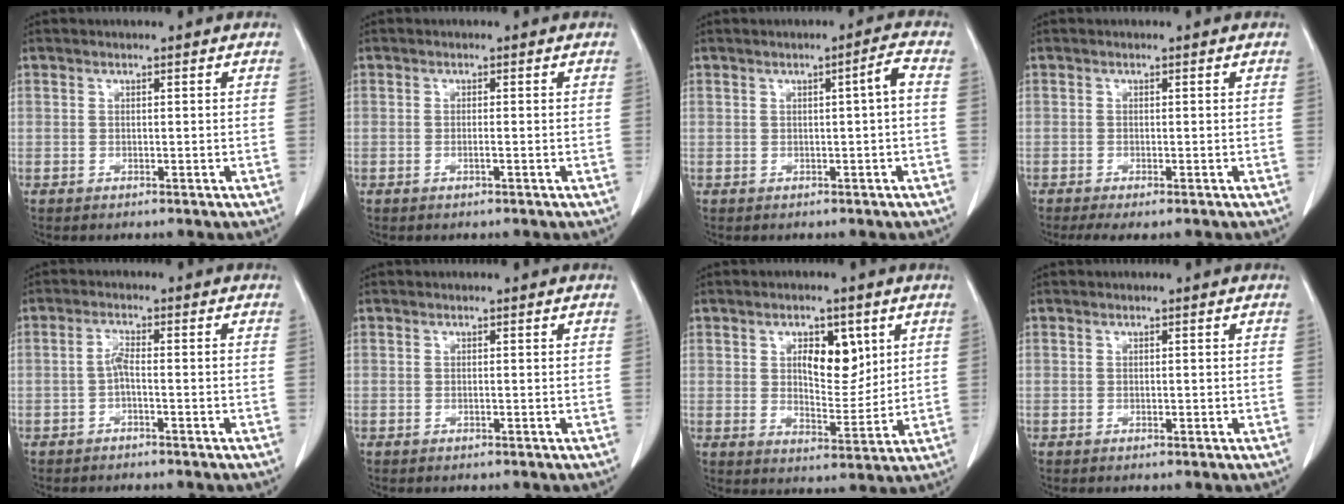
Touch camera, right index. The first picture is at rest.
{"total": 0.7, "force": [-0.3, -0.1, 0.6], "torque": [-0.016, -0.001, -0.004]}
{"total": 2.4, "force": [0.1, -0.1, 2.4], "torque": [-0.037, 0.005, 0.002]}
{"total": 3.8, "force": [-3.0, 0.9, 2.3], "torque": [-0.033, -0.011, -0.044]}
{"total": 2.1, "force": [-0.8, 0.4, 1.9], "torque": [-0.037, 0.004, -0.015]}
{"total": 0.0}
{"total": 7.7, "force": [2.9, 3.6, 6.2], "torque": [-0.094, 0.000, 0.051]}
{"total": 0.0}